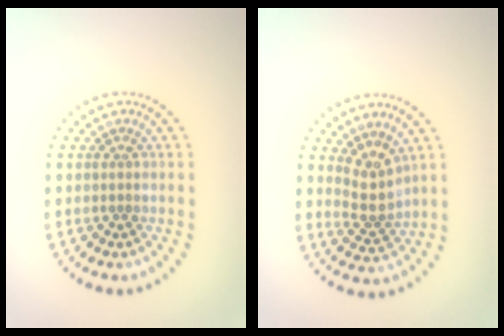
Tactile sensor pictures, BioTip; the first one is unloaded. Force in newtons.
{"total": 2.9, "press": 2.2, "slide": 1.9}